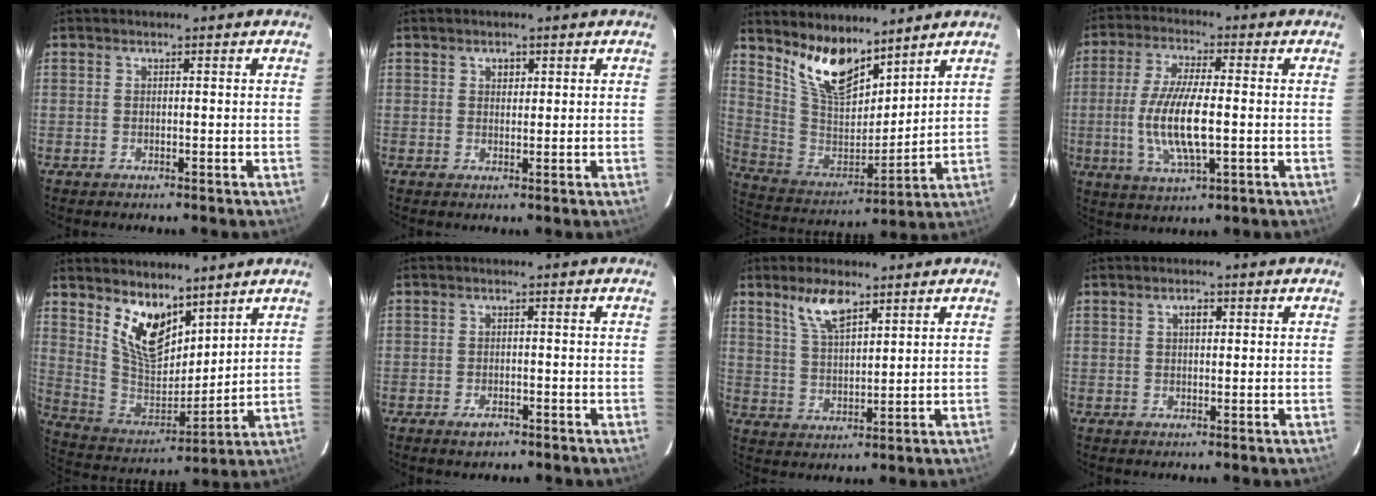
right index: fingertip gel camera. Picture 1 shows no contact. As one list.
[{"total": 1.6, "force": [0.8, 1.2, 0.6], "torque": [-0.007, 0.006, 0.013]}, {"total": 14.6, "force": [10.6, 6.2, 7.8], "torque": [-0.158, -0.003, 0.216]}, {"total": 12.0, "force": [-1.5, 3.2, 11.5], "torque": [-0.234, -0.009, -0.028]}, {"total": 13.1, "force": [8.6, 6.5, 7.6], "torque": [-0.143, -0.009, 0.176]}, {"total": 2.7, "force": [-1.9, 1.4, 1.4], "torque": [-0.033, -0.002, -0.033]}, {"total": 7.3, "force": [4.8, 2.6, 4.8], "torque": [-0.090, 0.005, 0.098]}, {"total": 1.9, "force": [0.6, 1.1, 1.4], "torque": [-0.022, 0.008, 0.011]}]